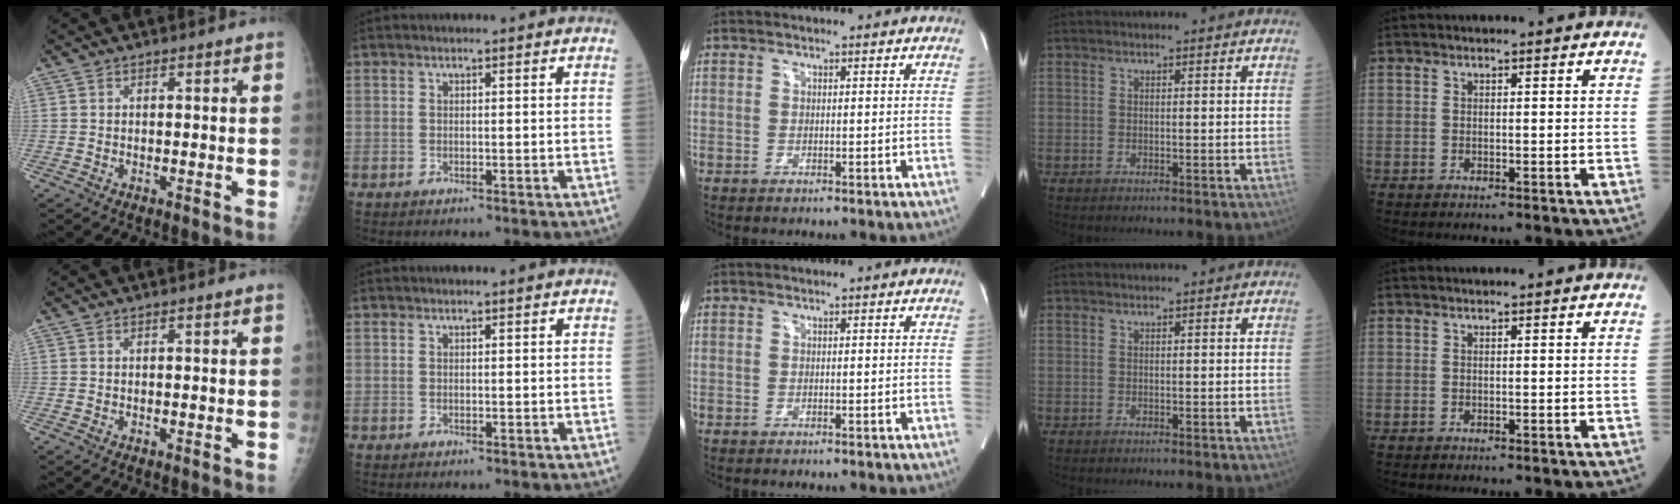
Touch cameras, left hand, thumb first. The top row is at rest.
{}